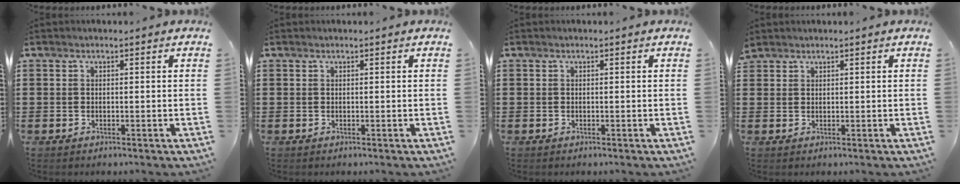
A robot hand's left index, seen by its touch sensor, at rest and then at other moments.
{"total": 0.0}
{"total": 0.0}
{"total": 1.3, "force": [1.2, 0.4, 0.0], "torque": [-0.004, 0.002, 0.024]}